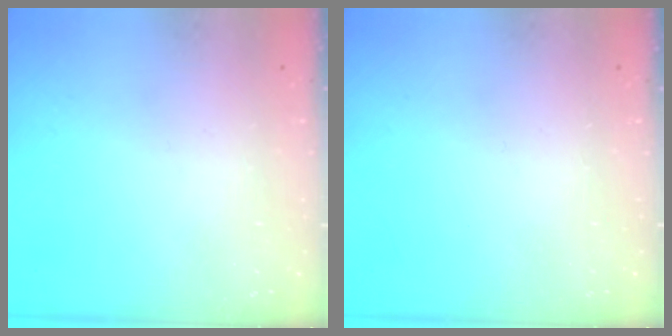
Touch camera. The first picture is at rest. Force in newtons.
{"total": 0.0}